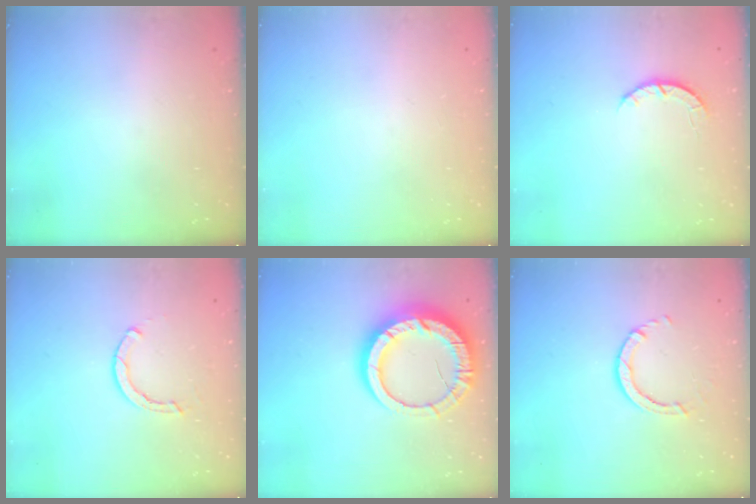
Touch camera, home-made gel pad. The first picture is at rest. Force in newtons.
{"total": 0.0}
{"total": 2.7, "press": 2.6, "slide": 0.4}
{"total": 2.3, "press": 2.3, "slide": 0.1}
{"total": 16.2, "press": 16.2, "slide": 1.5}
{"total": 3.0, "press": 3.0, "slide": 0.4}